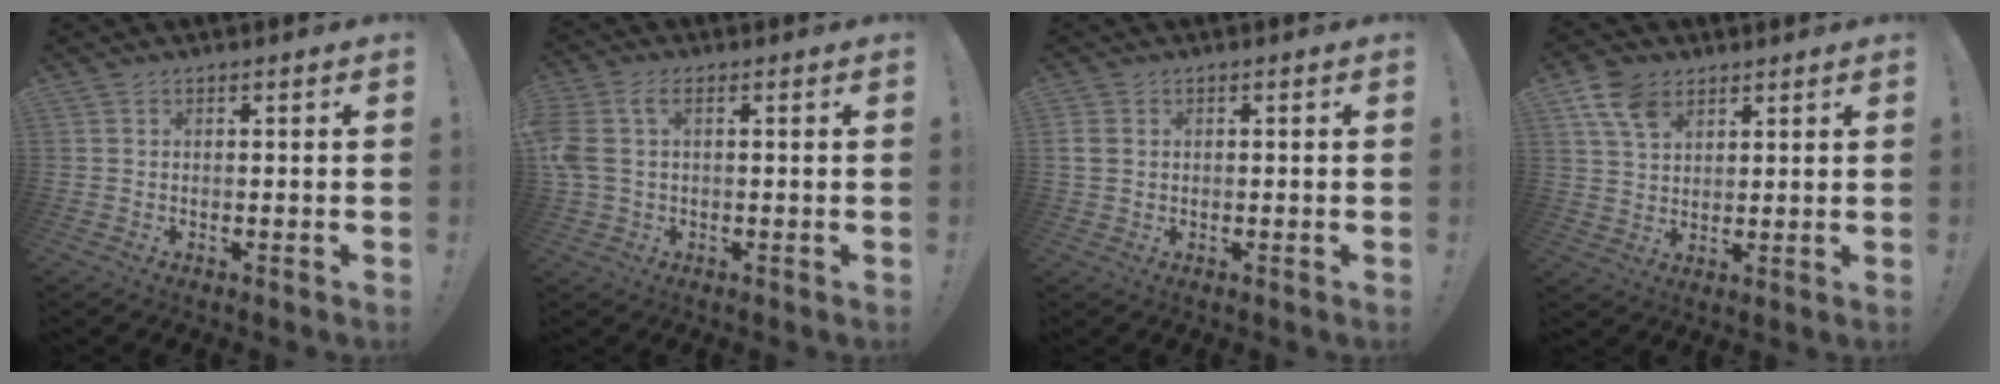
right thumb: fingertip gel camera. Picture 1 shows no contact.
{"total": 6.8, "force": [1.3, 4.3, 5.1], "torque": [-0.115, 0.001, 0.030]}
{"total": 2.8, "force": [0.5, 2.3, 1.6], "torque": [-0.035, 0.005, 0.010]}
{"total": 9.6, "force": [5.4, 6.3, 4.9], "torque": [-0.087, -0.013, 0.105]}